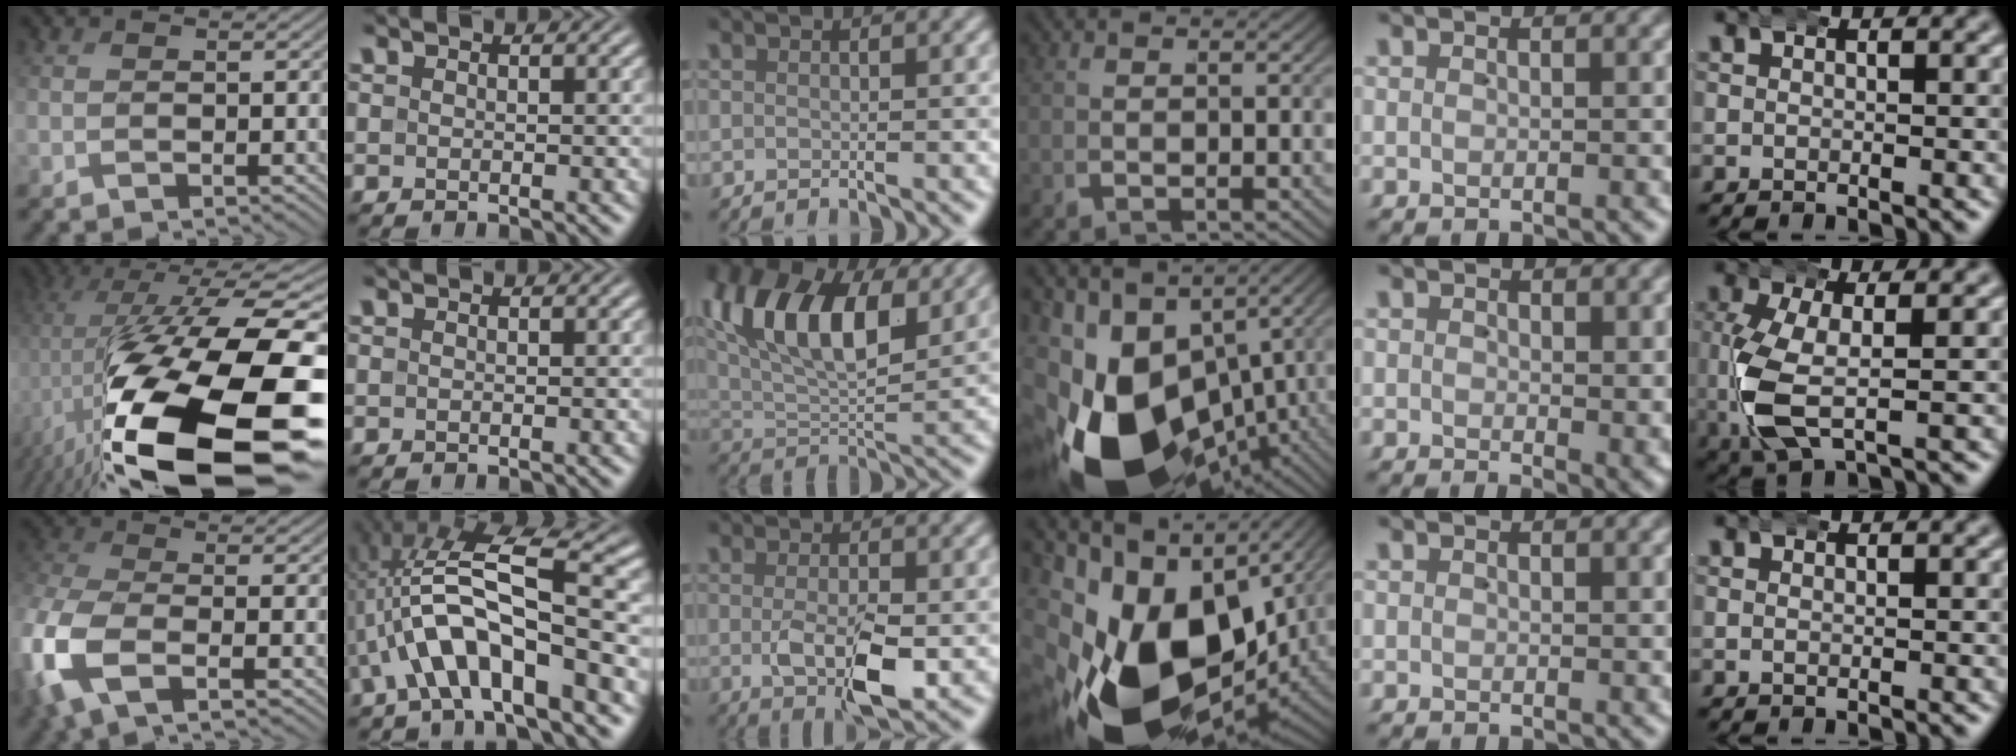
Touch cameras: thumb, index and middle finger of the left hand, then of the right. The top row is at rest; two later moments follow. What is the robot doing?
{"motion": "wrap", "object": "arm wrap"}